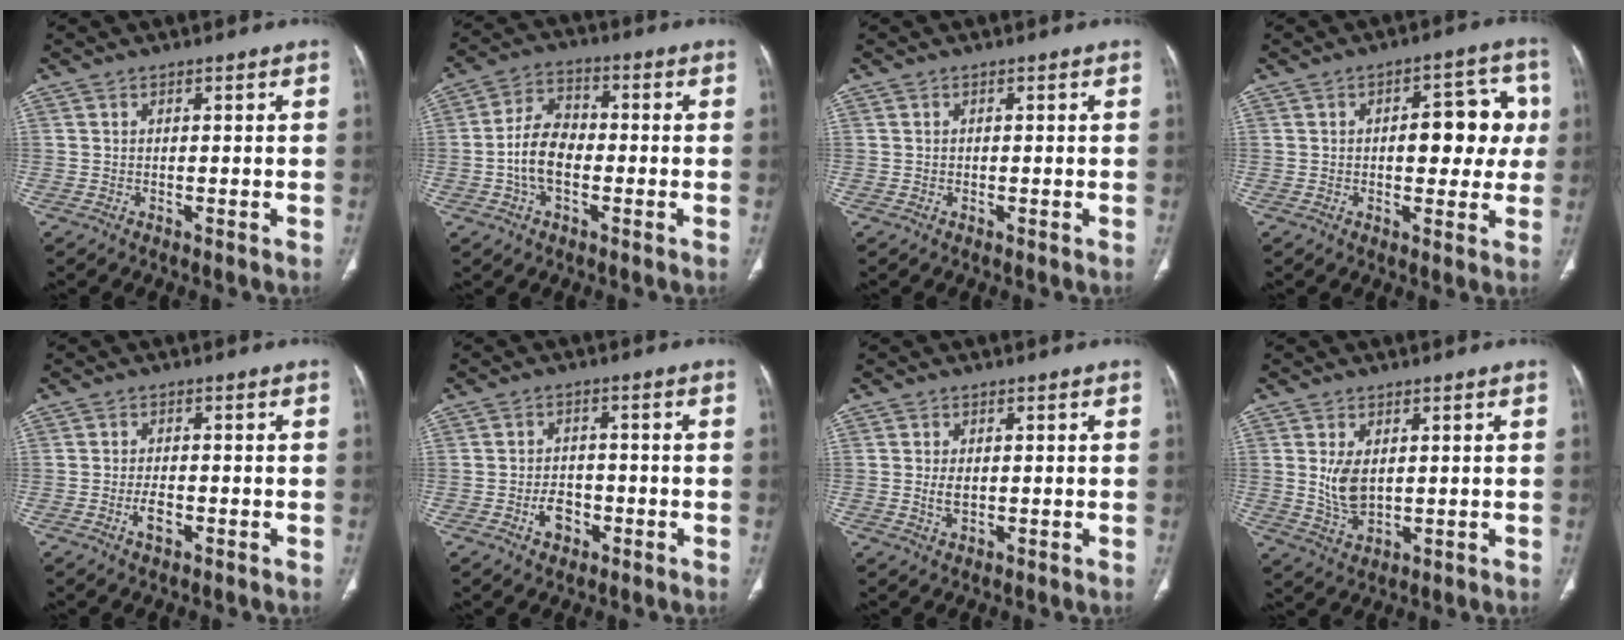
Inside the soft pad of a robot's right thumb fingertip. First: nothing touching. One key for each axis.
{"total": 9.0, "fx": -1.7, "fy": 5.7, "fz": 6.7, "tx": -0.121, "ty": 0.024, "tz": -0.041}
{"total": 0.0}
{"total": 11.8, "fx": 1.1, "fy": 6.3, "fz": 9.9, "tx": -0.077, "ty": 0.022, "tz": 0.012}
{"total": 3.0, "fx": -1.1, "fy": 1.5, "fz": 2.3, "tx": -0.038, "ty": 0.004, "tz": -0.020}
{"total": 4.6, "fx": -1.8, "fy": 3.5, "fz": 2.4, "tx": -0.019, "ty": 0.018, "tz": -0.029}
{"total": 2.9, "fx": 0.0, "fy": 1.9, "fz": 2.2, "tx": -0.040, "ty": -0.003, "tz": 0.003}
{"total": 6.1, "fx": 1.0, "fy": 3.6, "fz": 4.8, "tx": -0.089, "ty": -0.013, "tz": 0.029}